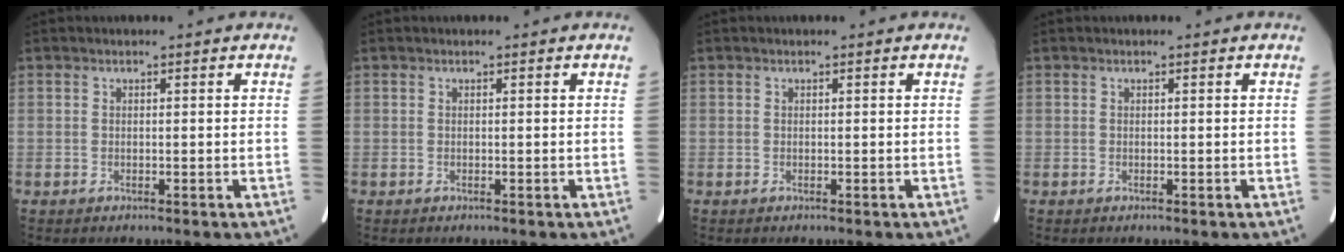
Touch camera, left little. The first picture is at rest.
{"total": 0.0}
{"total": 0.0}
{"total": 0.0}